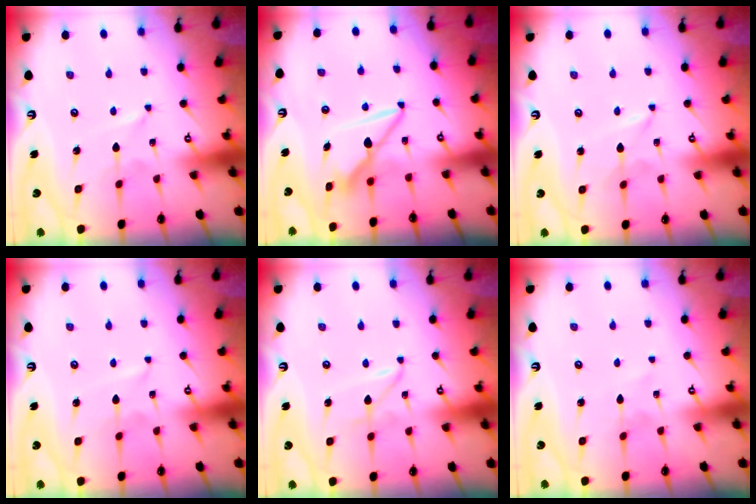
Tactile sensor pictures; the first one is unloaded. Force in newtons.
{"total": 8.6, "press": 8.6, "slide": 0.6}
{"total": 0.0}
{"total": 1.0, "press": 1.0, "slide": 0.0}
{"total": 1.5, "press": 1.5, "slide": 0.2}
{"total": 1.2, "press": 1.2, "slide": 0.1}